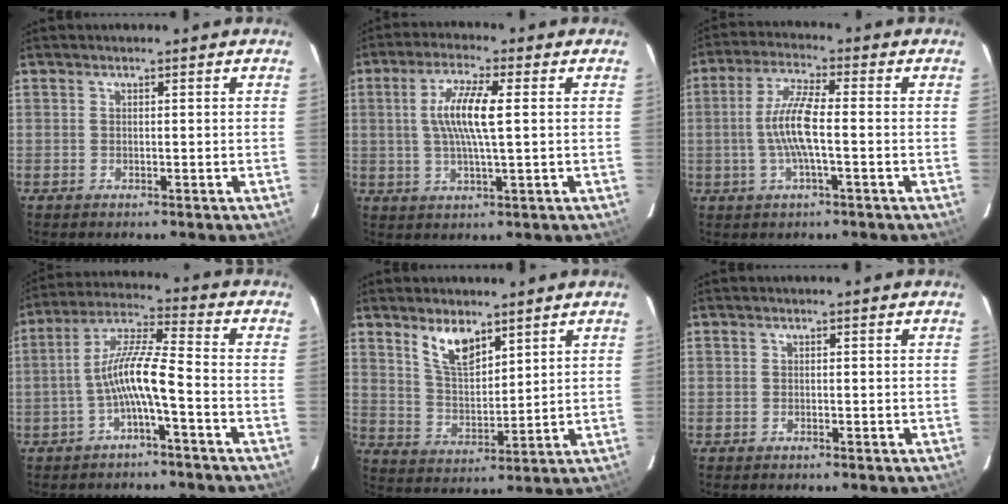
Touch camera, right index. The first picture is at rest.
{"total": 8.5, "force": [1.1, 1.1, 8.3], "torque": [-0.161, 0.003, 0.019]}
{"total": 8.0, "force": [-1.3, 1.0, 7.8], "torque": [-0.160, 0.002, -0.026]}
{"total": 8.3, "force": [-3.2, 0.5, 7.7], "torque": [-0.172, 0.017, -0.060]}
{"total": 7.8, "force": [5.2, 3.2, 4.8], "torque": [-0.085, 0.003, 0.107]}
{"total": 0.0}